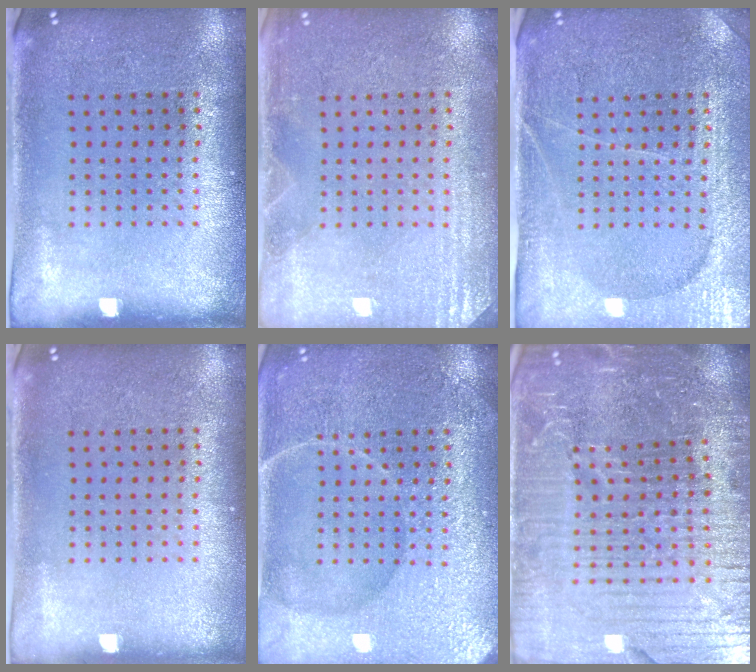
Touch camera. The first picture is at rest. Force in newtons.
{"total": 2.7, "press": 2.7, "slide": 0.3}
{"total": 4.0, "press": 3.7, "slide": 1.3}
{"total": 0.0}
{"total": 6.2, "press": 6.1, "slide": 0.8}
{"total": 6.9, "press": 6.0, "slide": 3.4}